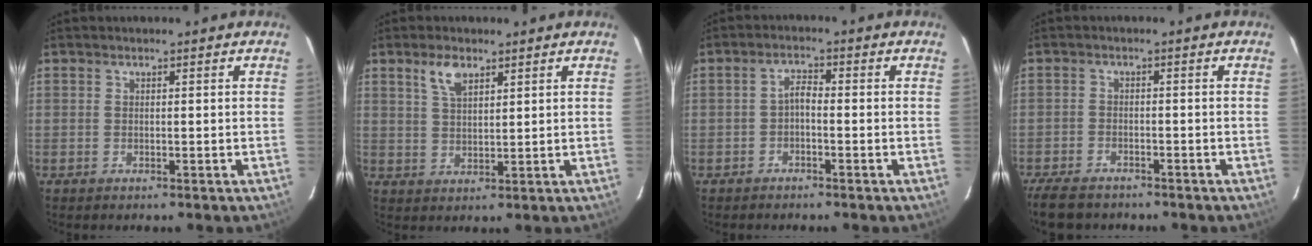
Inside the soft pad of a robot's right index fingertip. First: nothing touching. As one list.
[{"total": 4.6, "force": [2.9, 2.1, 2.9], "torque": [-0.054, 0.007, 0.057]}, {"total": 2.0, "force": [-1.2, 0.7, 1.4], "torque": [-0.030, 0.008, -0.022]}, {"total": 8.3, "force": [-6.8, 3.6, 3.2], "torque": [-0.093, -0.012, -0.118]}]